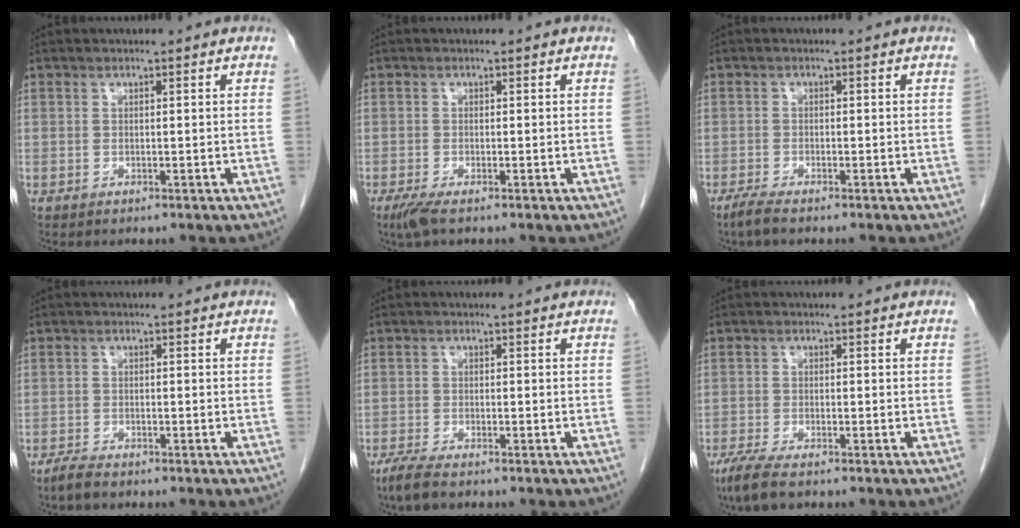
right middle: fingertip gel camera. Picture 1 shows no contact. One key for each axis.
{"total": 2.2, "fx": -1.4, "fy": 0.3, "fz": 1.6, "tx": -0.038, "ty": -0.008, "tz": -0.030}
{"total": 2.2, "fx": -1.8, "fy": 0.0, "fz": 1.3, "tx": -0.035, "ty": -0.007, "tz": -0.036}
{"total": 2.6, "fx": -2.2, "fy": 0.5, "fz": 1.3, "tx": -0.031, "ty": -0.005, "tz": -0.038}
{"total": 3.9, "fx": -3.0, "fy": 0.6, "fz": 2.4, "tx": -0.053, "ty": -0.012, "tz": -0.052}
{"total": 4.9, "fx": -3.6, "fy": 0.7, "fz": 3.2, "tx": -0.064, "ty": -0.014, "tz": -0.062}